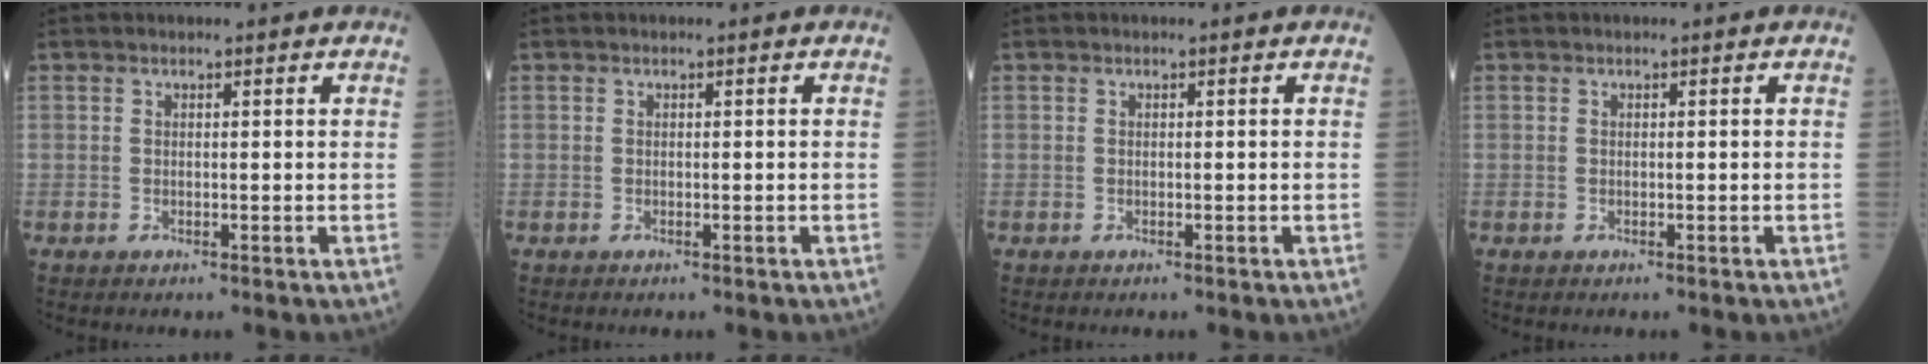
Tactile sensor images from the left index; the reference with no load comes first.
{"total": 0.0}
{"total": 0.0}
{"total": 0.0}